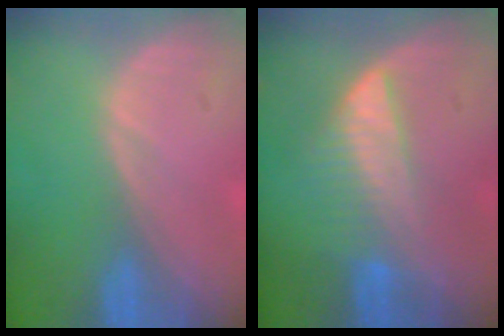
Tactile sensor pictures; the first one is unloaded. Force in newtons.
{"total": 6.5, "press": 5.9, "slide": 2.7}